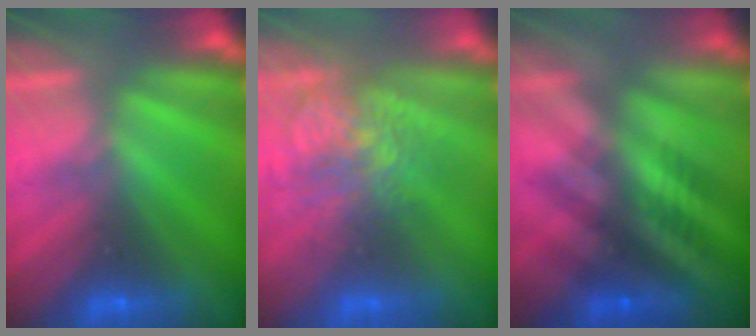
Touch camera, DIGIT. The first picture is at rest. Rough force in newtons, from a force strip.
{"total": 3.4}
{"total": 2.6}